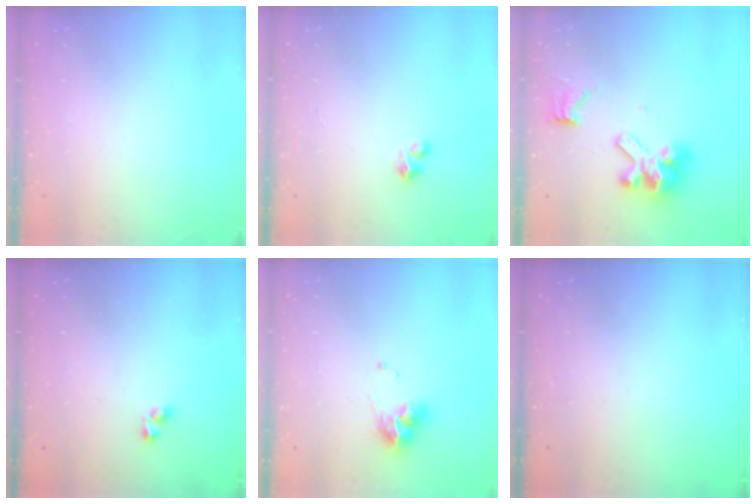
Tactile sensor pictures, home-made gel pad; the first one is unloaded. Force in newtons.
{"total": 2.6, "press": 2.6, "slide": 0.1}
{"total": 13.4, "press": 13.3, "slide": 1.7}
{"total": 1.9, "press": 1.9, "slide": 0.4}
{"total": 8.5, "press": 8.4, "slide": 0.9}
{"total": 0.0}